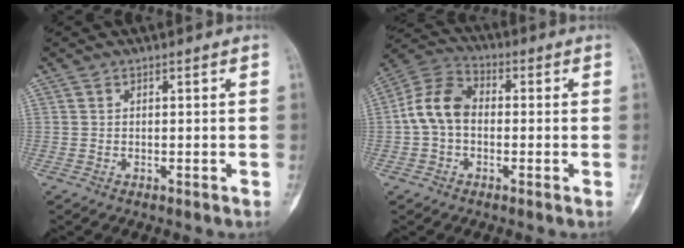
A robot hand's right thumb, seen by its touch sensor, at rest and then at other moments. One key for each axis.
{"total": 9.4, "fx": -0.5, "fy": 6.7, "fz": 6.6, "tx": -0.121, "ty": 0.030, "tz": -0.025}